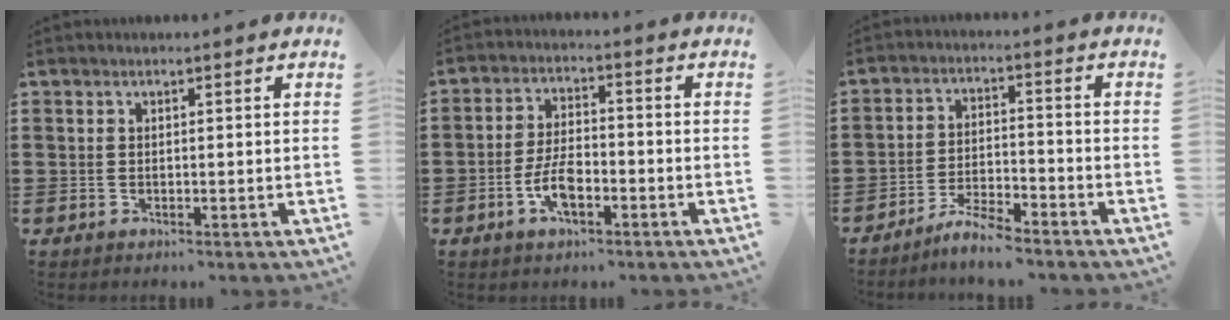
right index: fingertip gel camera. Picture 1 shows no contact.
{"total": 6.2, "force": [-2.6, 2.7, 4.9], "torque": [-0.115, 0.001, -0.055]}
{"total": 4.8, "force": [-4.6, 0.3, 1.6], "torque": [-0.036, 0.005, -0.091]}